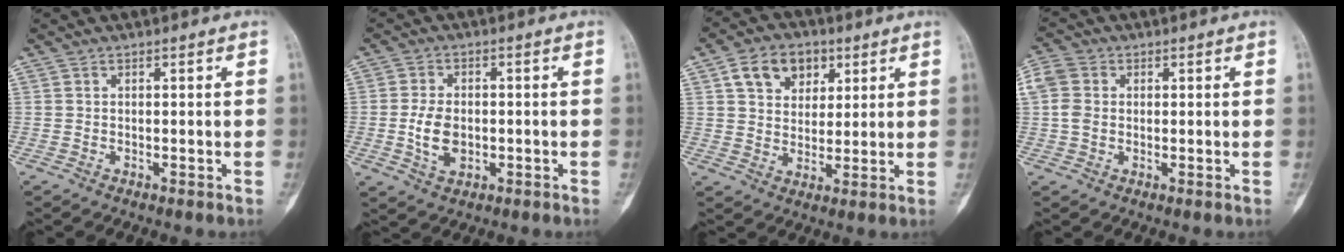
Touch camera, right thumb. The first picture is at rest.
{"total": 6.3, "force": [-1.0, 4.0, 4.7], "torque": [-0.081, 0.000, -0.016]}
{"total": 9.8, "force": [4.3, 7.1, 5.1], "torque": [-0.050, -0.009, 0.072]}
{"total": 5.0, "force": [0.6, 4.0, 2.8], "torque": [-0.068, 0.013, 0.004]}